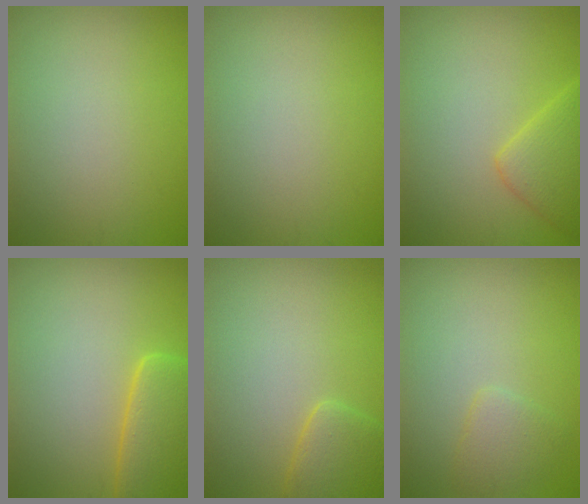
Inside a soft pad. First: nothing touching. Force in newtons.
{"total": 0.0}
{"total": 3.4, "press": 3.4, "slide": 0.1}
{"total": 5.7, "press": 5.7, "slide": 0.5}
{"total": 2.9, "press": 2.9, "slide": 0.2}
{"total": 1.7, "press": 1.7, "slide": 0.2}